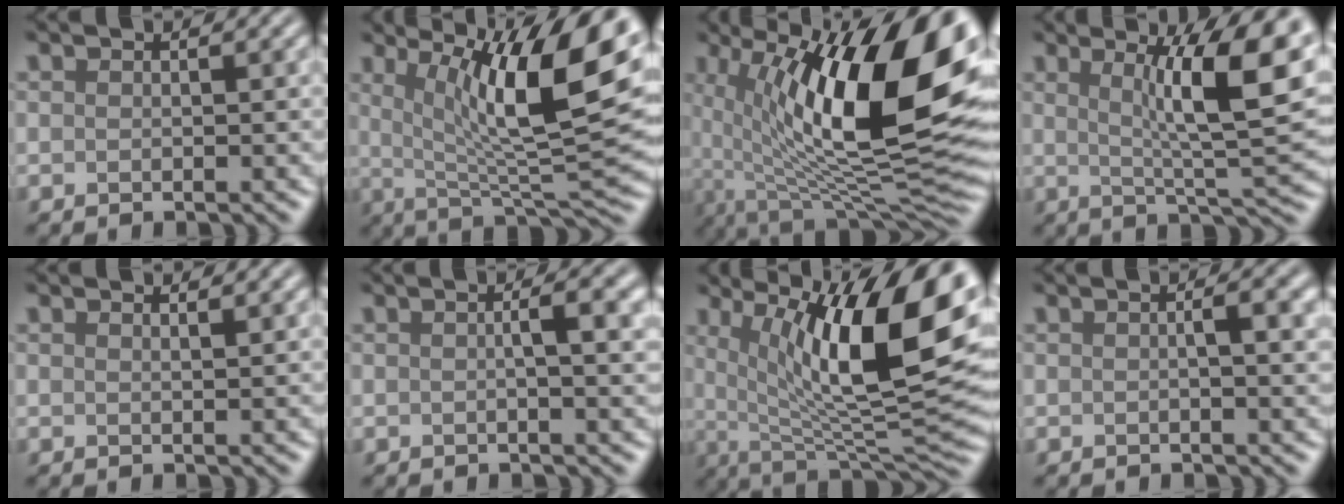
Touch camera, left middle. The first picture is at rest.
{"total": 12.6, "force": [3.7, 3.2, 11.6], "torque": [-0.169, -0.001, 0.062]}
{"total": 16.8, "force": [3.0, 6.6, 15.2], "torque": [-0.245, 0.000, 0.043]}
{"total": 10.1, "force": [2.6, 2.0, 9.6], "torque": [-0.134, 0.004, 0.042]}
{"total": 1.3, "force": [1.0, 0.4, 0.6], "torque": [-0.006, 0.002, 0.005]}
{"total": 3.5, "force": [0.4, 1.0, 3.3], "torque": [-0.043, 0.009, -0.003]}
{"total": 14.1, "force": [3.9, 4.2, 12.8], "torque": [-0.181, -0.007, 0.065]}
{"total": 2.8, "force": [0.3, 0.7, 2.6], "torque": [-0.037, 0.007, 0.000]}